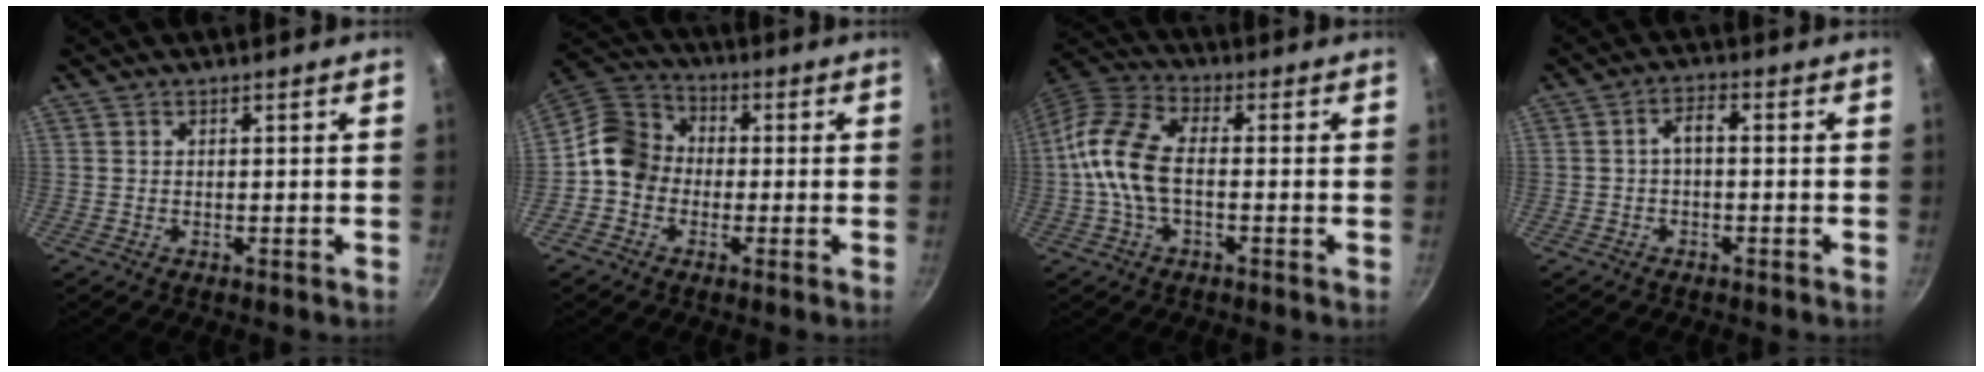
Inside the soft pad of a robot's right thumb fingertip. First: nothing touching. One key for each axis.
{"total": 9.1, "fx": -1.4, "fy": 7.8, "fz": 4.4, "tx": -0.053, "ty": 0.032, "tz": -0.053}
{"total": 11.5, "fx": -1.2, "fy": 6.1, "fz": 9.8, "tx": -0.196, "ty": 0.032, "tz": -0.043}
{"total": 2.9, "fx": -0.7, "fy": 1.4, "fz": 2.5, "tx": -0.048, "ty": 0.021, "tz": -0.015}